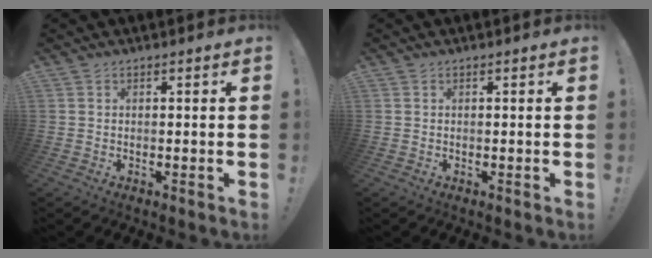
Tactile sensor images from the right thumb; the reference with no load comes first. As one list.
[{"total": 0.0}]